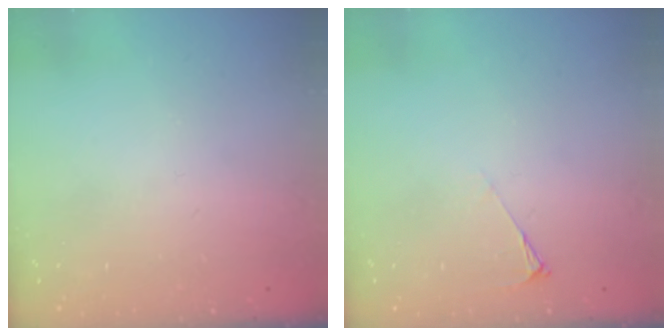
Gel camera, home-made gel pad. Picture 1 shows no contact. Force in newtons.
{"total": 4.0, "press": 4.0, "slide": 0.7}